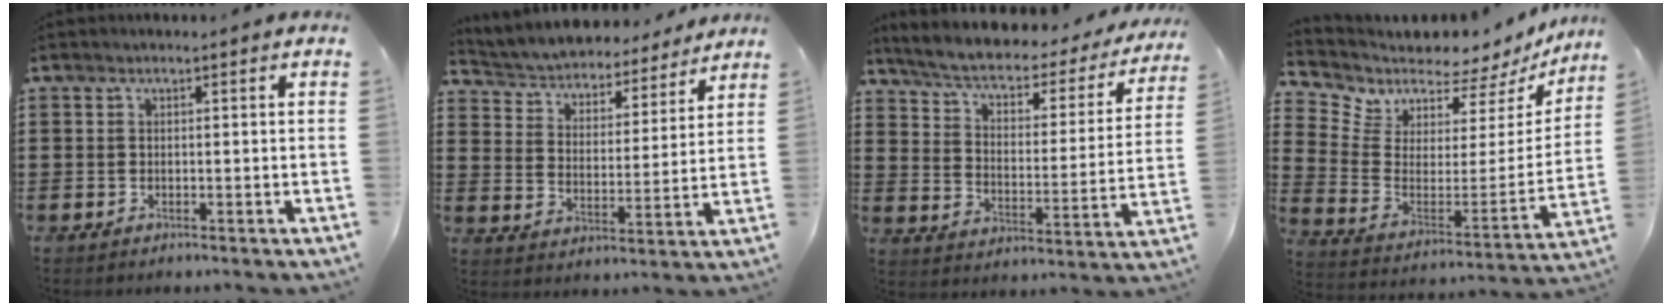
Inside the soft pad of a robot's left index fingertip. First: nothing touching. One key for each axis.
{"total": 4.3, "fx": 4.2, "fy": 0.5, "fz": 0.3, "tx": -0.032, "ty": -0.037, "tz": 0.065}
{"total": 4.1, "fx": 2.7, "fy": 1.6, "fz": 2.7, "tx": -0.066, "ty": -0.023, "tz": 0.037}
{"total": 4.5, "fx": 3.8, "fy": 2.4, "fz": 0.6, "tx": -0.046, "ty": -0.048, "tz": 0.066}